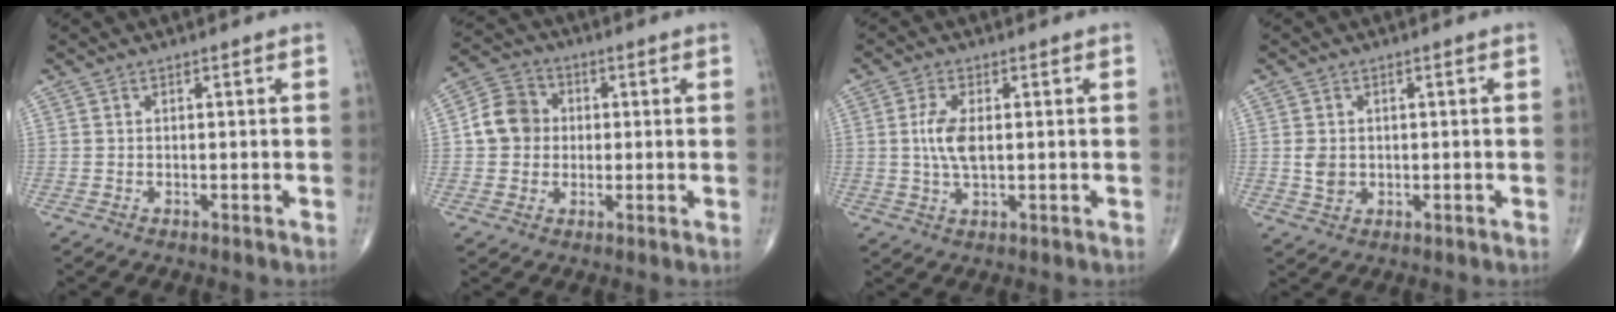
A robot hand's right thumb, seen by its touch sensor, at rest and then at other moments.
{"total": 8.2, "force": [0.3, 7.4, 3.6], "torque": [-0.044, 0.016, -0.006]}
{"total": 5.8, "force": [0.4, 2.7, 5.1], "torque": [-0.111, -0.001, 0.007]}
{"total": 3.1, "force": [0.0, 2.5, 1.9], "torque": [-0.025, -0.003, 0.005]}